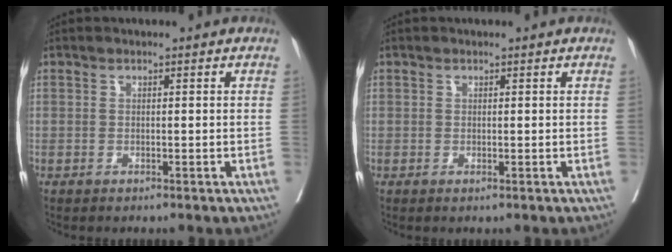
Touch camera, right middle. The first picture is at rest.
{"total": 0.0}